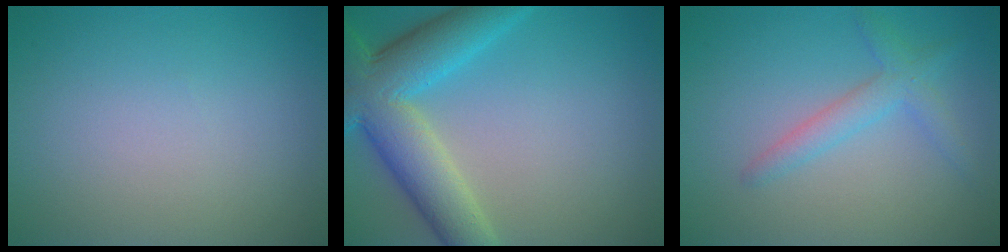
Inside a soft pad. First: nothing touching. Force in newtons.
{"total": 8.6, "press": 8.6, "slide": 0.4}
{"total": 2.4, "press": 2.4, "slide": 0.2}